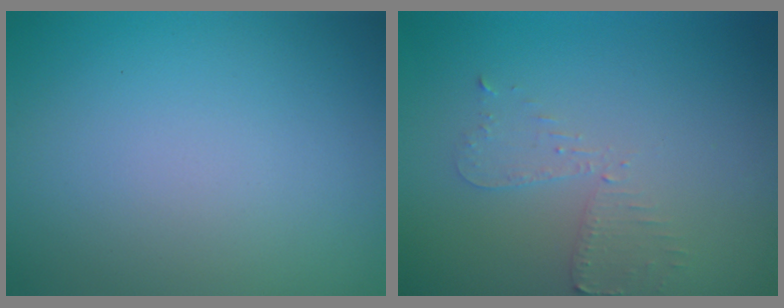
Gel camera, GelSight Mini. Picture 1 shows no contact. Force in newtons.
{"total": 2.2, "press": 2.2, "slide": 0.5}